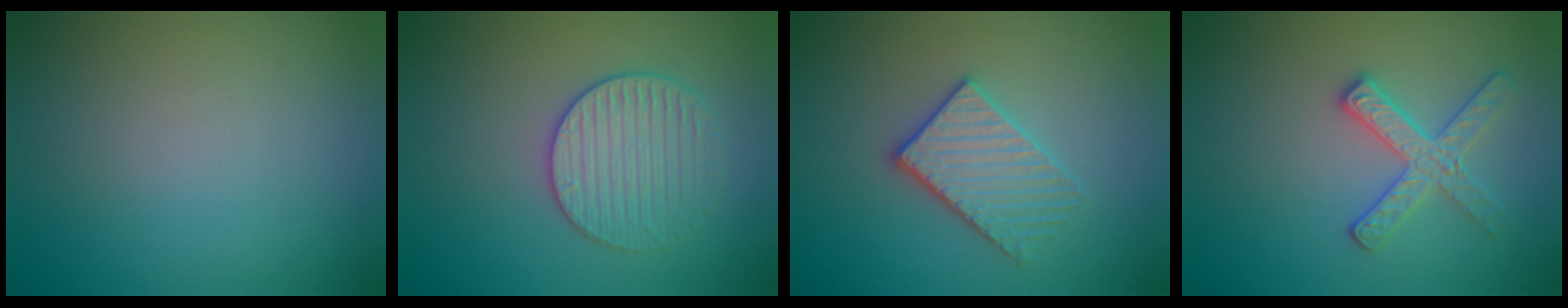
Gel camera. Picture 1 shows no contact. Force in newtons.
{"total": 3.2, "press": 3.2, "slide": 0.3}
{"total": 3.4, "press": 3.1, "slide": 1.2}
{"total": 2.8, "press": 2.7, "slide": 0.6}